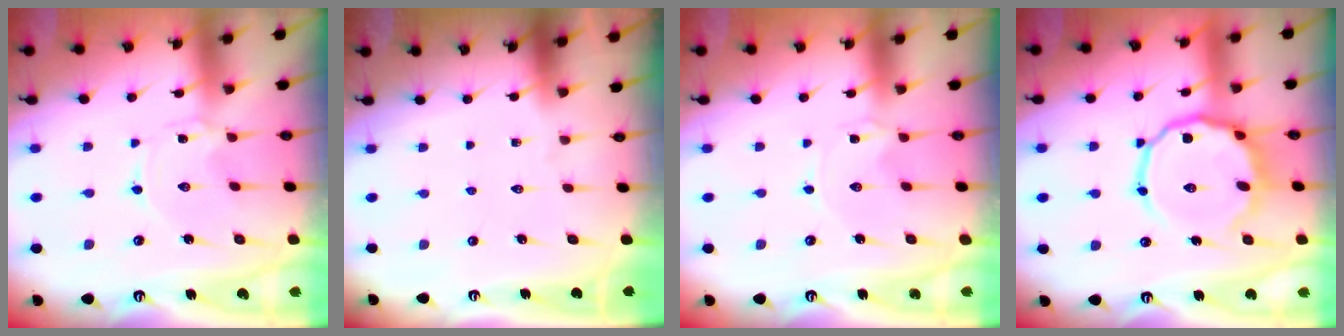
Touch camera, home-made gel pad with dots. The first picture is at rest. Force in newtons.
{"total": 0.0}
{"total": 0.0}
{"total": 12.9, "press": 12.8, "slide": 1.6}